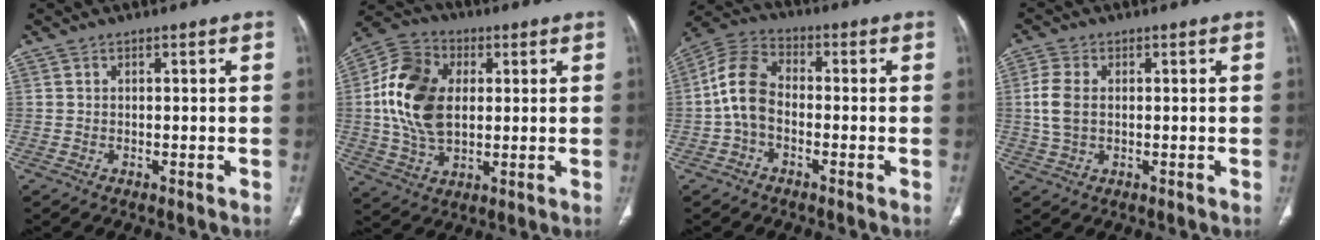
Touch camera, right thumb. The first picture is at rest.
{"total": 16.0, "force": [1.9, 10.7, 11.8], "torque": [-0.214, 0.006, 0.033]}
{"total": 8.9, "force": [-1.5, 5.9, 6.5], "torque": [-0.120, 0.029, -0.042]}
{"total": 5.7, "force": [0.4, 3.7, 4.3], "torque": [-0.103, 0.005, 0.008]}